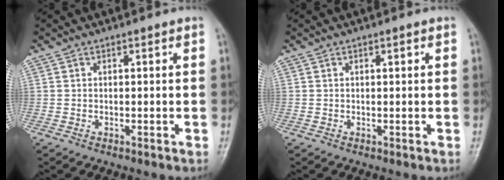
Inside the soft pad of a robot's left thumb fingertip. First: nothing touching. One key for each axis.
{"total": 0.6, "fx": 0.2, "fy": 0.1, "fz": 0.5, "tx": -0.010, "ty": 0.000, "tz": 0.004}